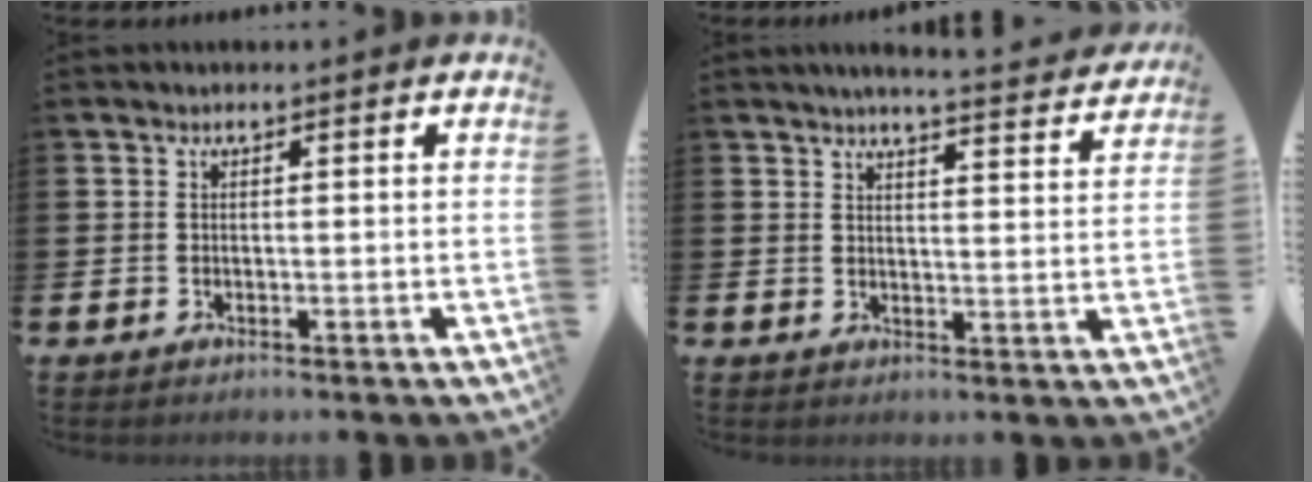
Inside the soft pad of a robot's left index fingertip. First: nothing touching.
{"total": 5.1, "force": [4.9, -0.2, 1.5], "torque": [-0.032, -0.030, 0.083]}